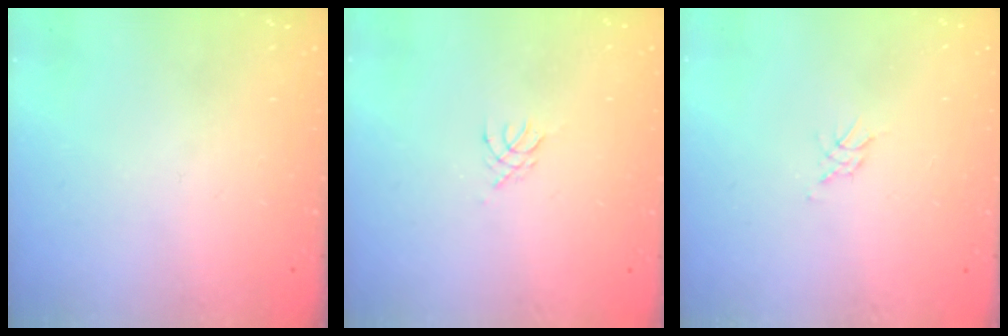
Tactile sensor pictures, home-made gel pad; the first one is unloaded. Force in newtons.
{"total": 2.8, "press": 2.7, "slide": 0.6}
{"total": 1.4, "press": 1.4, "slide": 0.2}